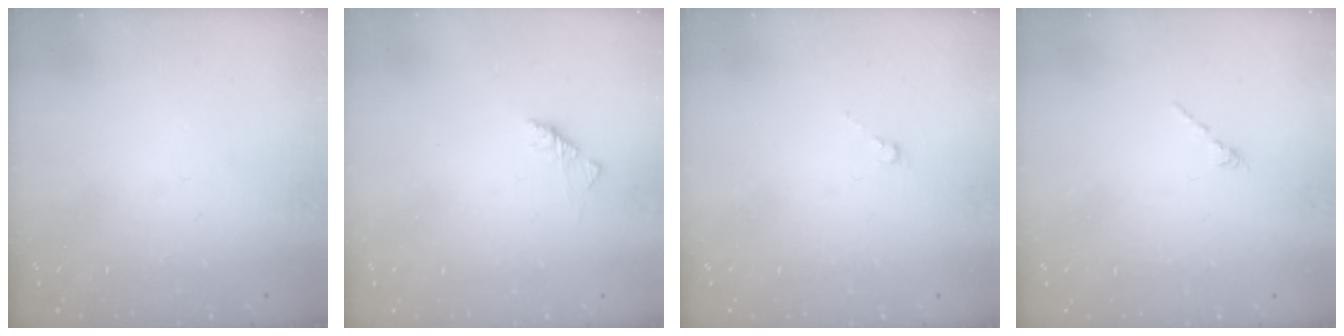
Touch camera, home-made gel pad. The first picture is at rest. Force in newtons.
{"total": 1.7, "press": 1.6, "slide": 0.5}
{"total": 0.5, "press": 0.3, "slide": 0.4}
{"total": 0.0}